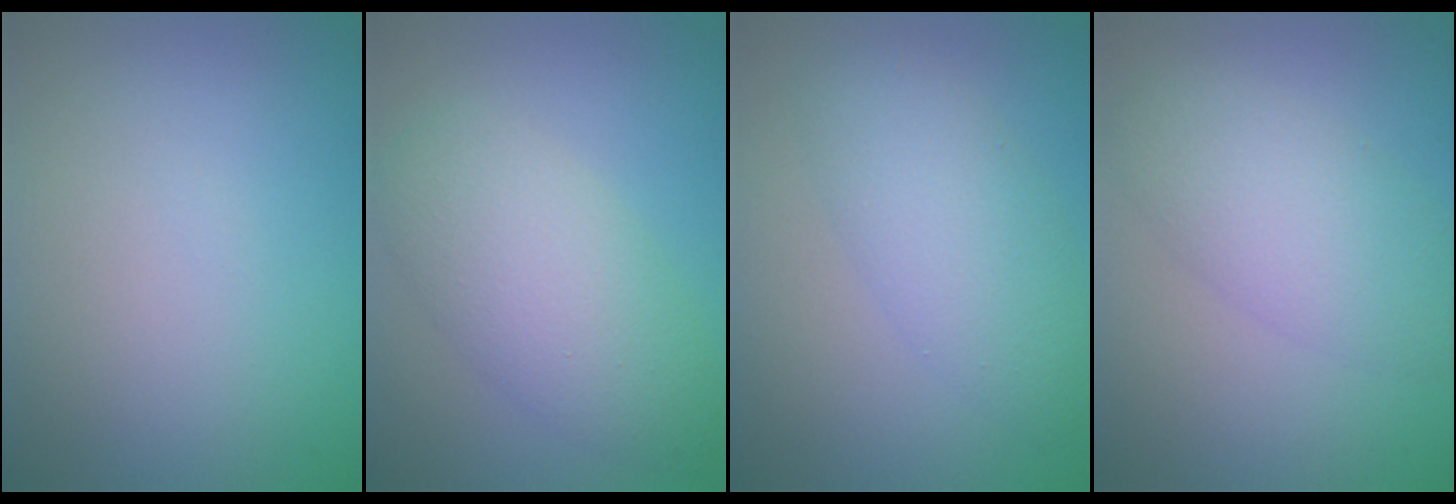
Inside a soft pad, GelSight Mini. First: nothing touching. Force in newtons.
{"total": 6.2, "press": 6.2, "slide": 0.3}
{"total": 4.9, "press": 4.9, "slide": 0.1}
{"total": 5.1, "press": 5.1, "slide": 0.2}